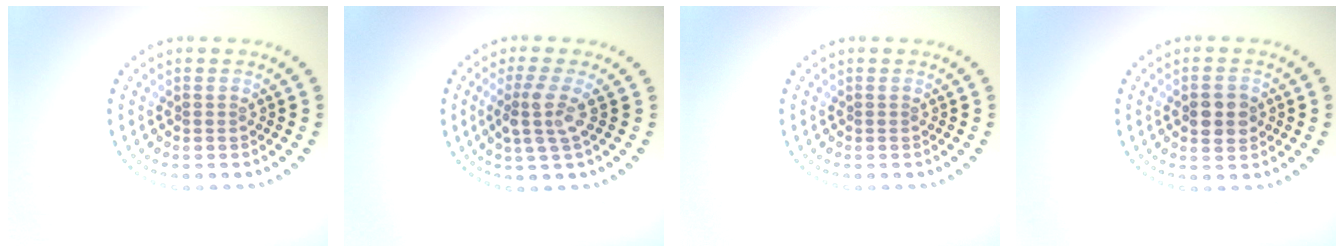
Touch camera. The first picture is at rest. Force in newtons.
{"total": 2.8, "press": 2.1, "slide": 1.8}
{"total": 0.0}
{"total": 2.8, "press": 2.8, "slide": 0.1}